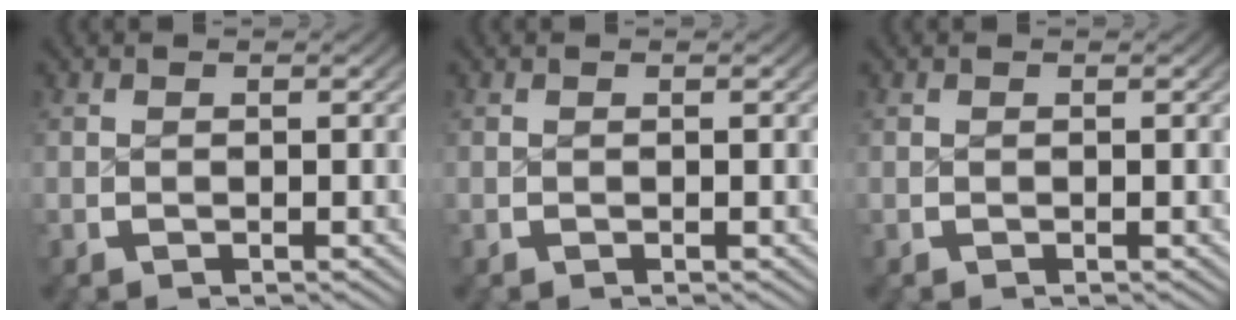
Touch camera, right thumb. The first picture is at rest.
{"total": 0.0}
{"total": 0.0}